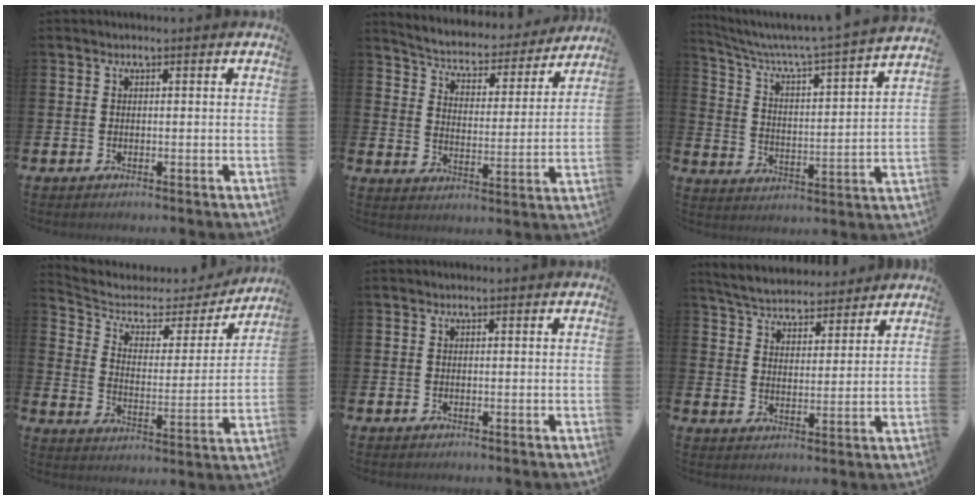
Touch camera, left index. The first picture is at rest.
{"total": 4.8, "force": [4.5, 1.4, 0.9], "torque": [-0.047, -0.038, 0.071]}
{"total": 5.2, "force": [4.6, -0.2, 2.5], "torque": [-0.074, -0.048, 0.065]}
{"total": 5.4, "force": [4.2, 2.8, 1.8], "torque": [-0.058, -0.035, 0.061]}
{"total": 0.0}
{"total": 5.5, "force": [5.4, 1.2, 0.6], "torque": [-0.040, -0.031, 0.095]}